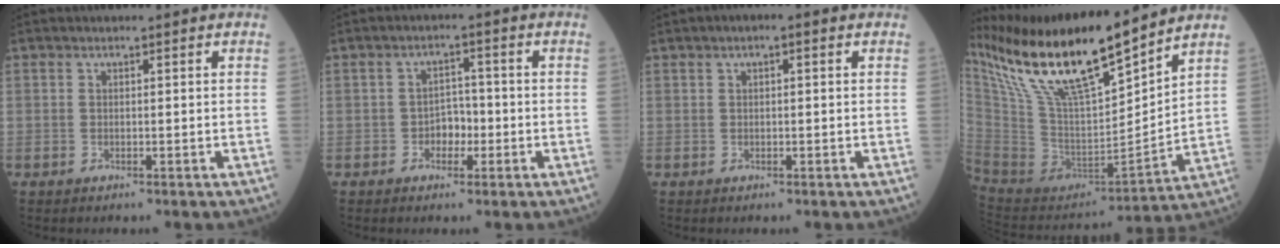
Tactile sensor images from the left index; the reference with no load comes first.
{"total": 3.3, "force": [-1.3, 2.2, 2.0], "torque": [-0.026, 0.009, -0.027]}
{"total": 2.1, "force": [0.9, 0.7, 1.8], "torque": [-0.025, 0.013, 0.010]}
{"total": 21.2, "force": [16.9, 2.7, 12.5], "torque": [-0.241, -0.001, 0.321]}